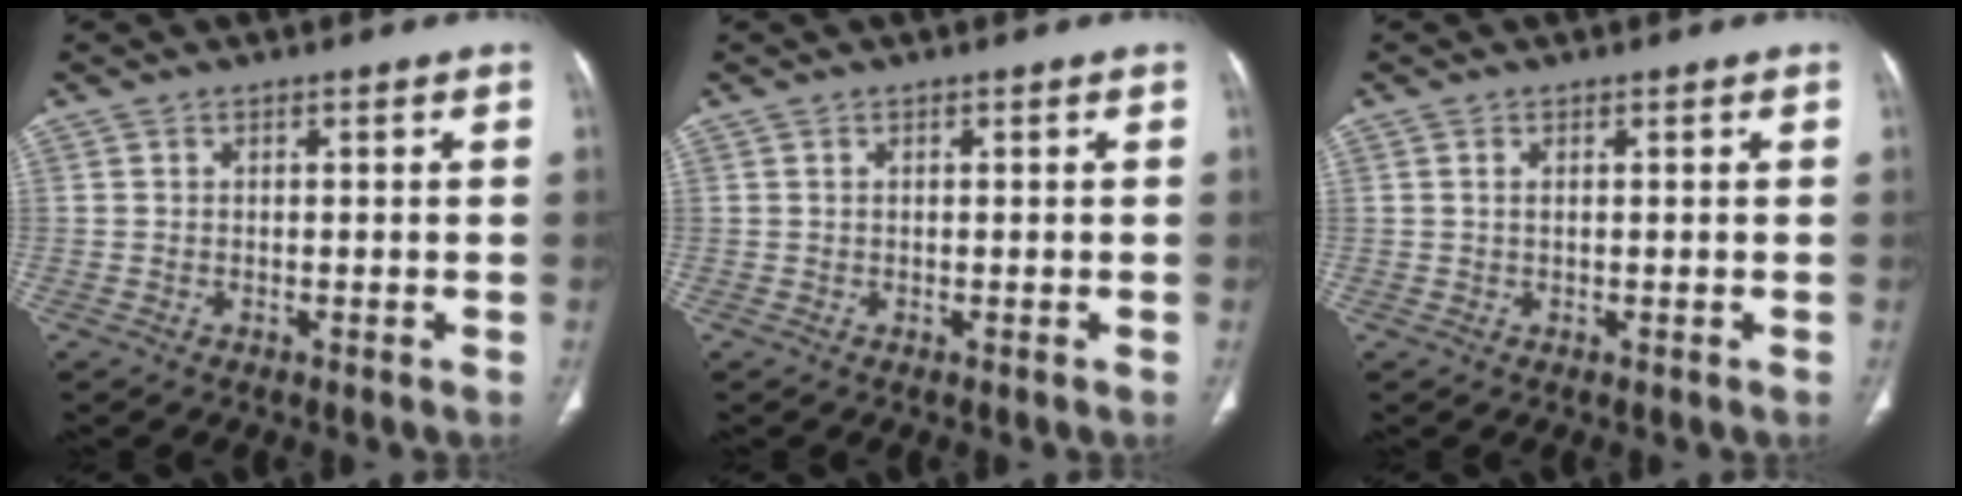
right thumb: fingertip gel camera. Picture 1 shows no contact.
{"total": 0.0}
{"total": 0.5, "force": [0.2, 0.2, 0.4], "torque": [-0.014, 0.004, 0.004]}